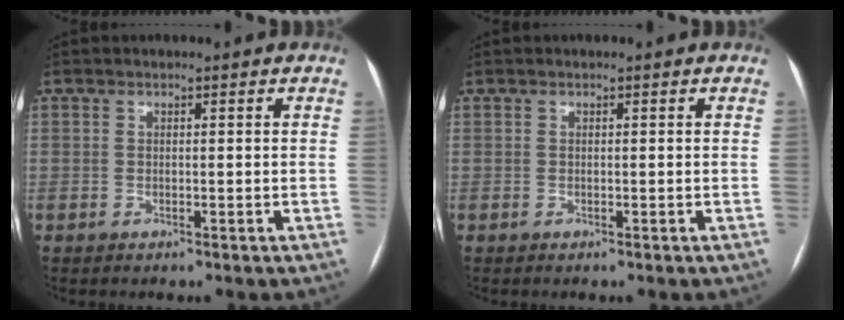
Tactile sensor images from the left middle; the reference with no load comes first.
{"total": 0.0}